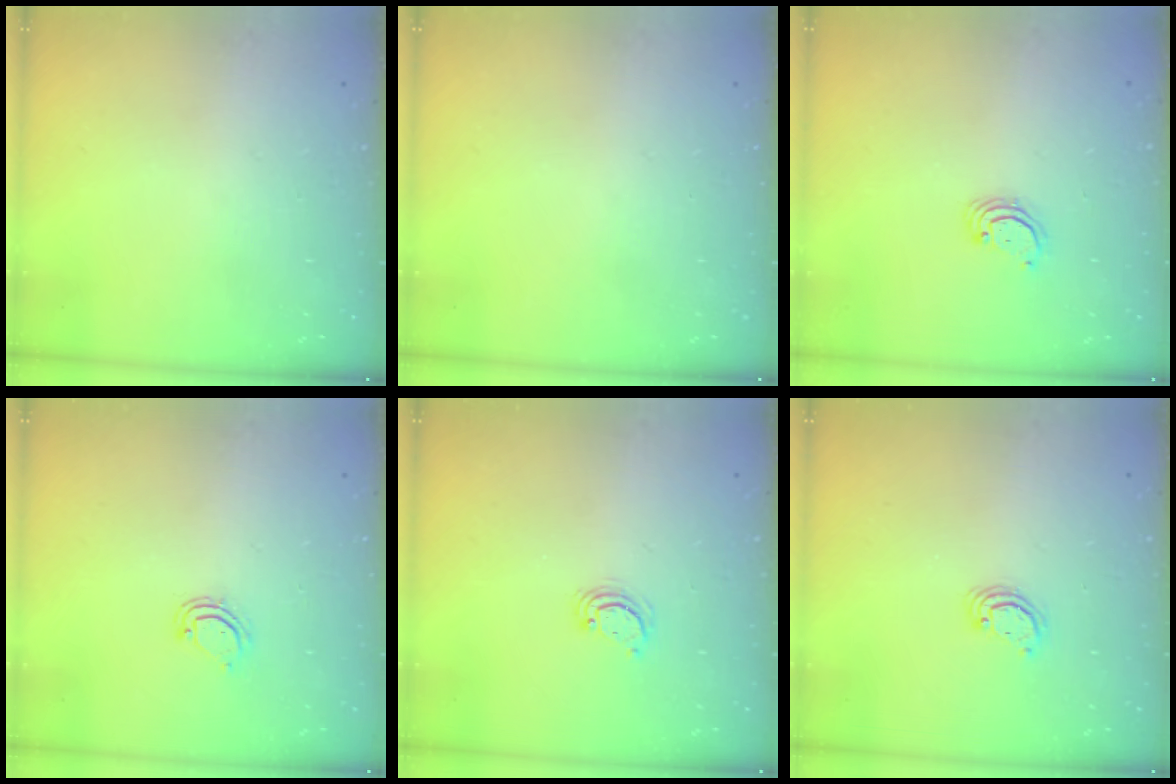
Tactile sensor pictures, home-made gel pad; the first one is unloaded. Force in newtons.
{"total": 0.0}
{"total": 2.3, "press": 2.3, "slide": 0.2}
{"total": 4.4, "press": 4.4, "slide": 0.2}
{"total": 3.3, "press": 3.3, "slide": 0.3}
{"total": 3.0, "press": 2.9, "slide": 0.3}